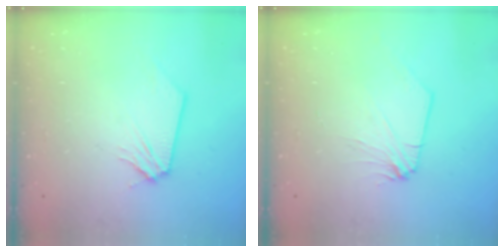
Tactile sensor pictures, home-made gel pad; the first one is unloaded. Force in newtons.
{"total": 2.1, "press": 2.1, "slide": 0.2}